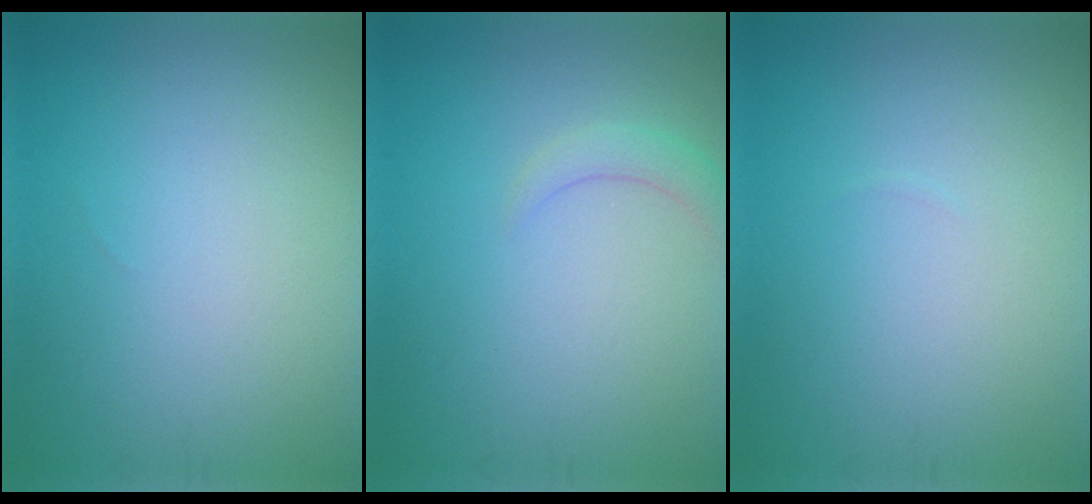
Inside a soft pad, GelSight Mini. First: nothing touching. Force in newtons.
{"total": 1.5, "press": 1.5, "slide": 0.2}
{"total": 0.0}